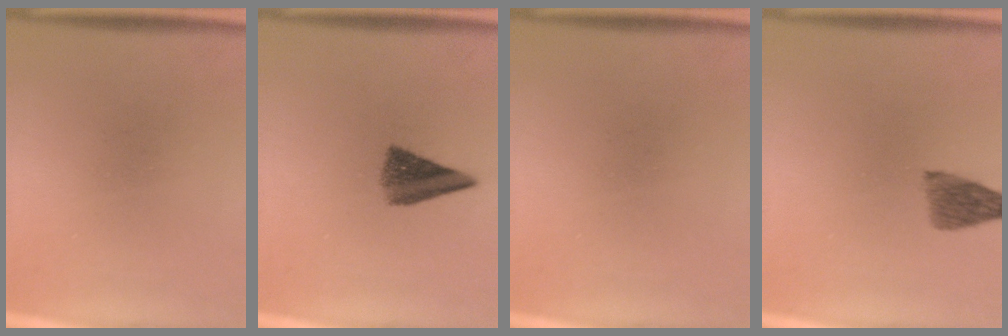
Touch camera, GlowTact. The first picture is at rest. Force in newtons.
{"total": 6.4}
{"total": 0.0}
{"total": 4.1}